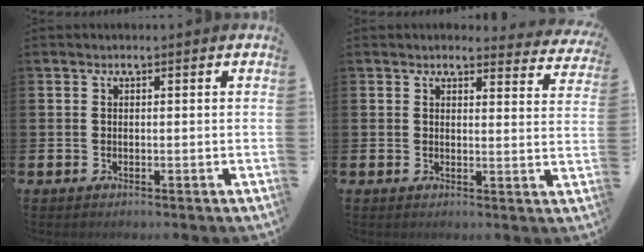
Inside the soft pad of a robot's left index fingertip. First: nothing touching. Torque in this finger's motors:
{"motor_torque": [0.63, -1.51, 0.34, 0.01]}